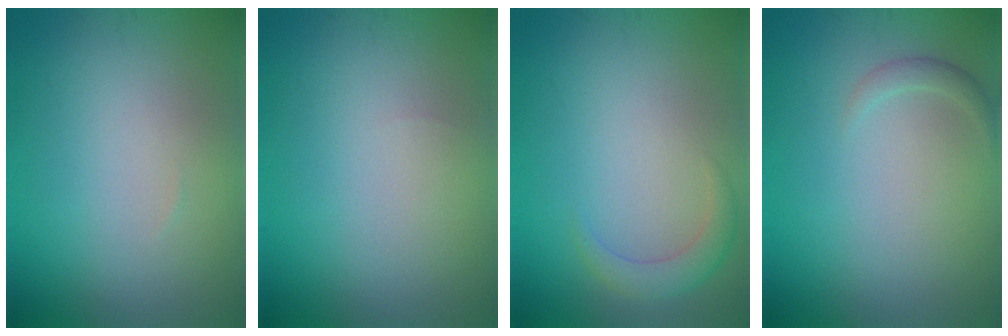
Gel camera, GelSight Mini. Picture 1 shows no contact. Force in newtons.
{"total": 0.0}
{"total": 2.1, "press": 2.1, "slide": 0.2}
{"total": 1.0, "press": 1.0, "slide": 0.0}